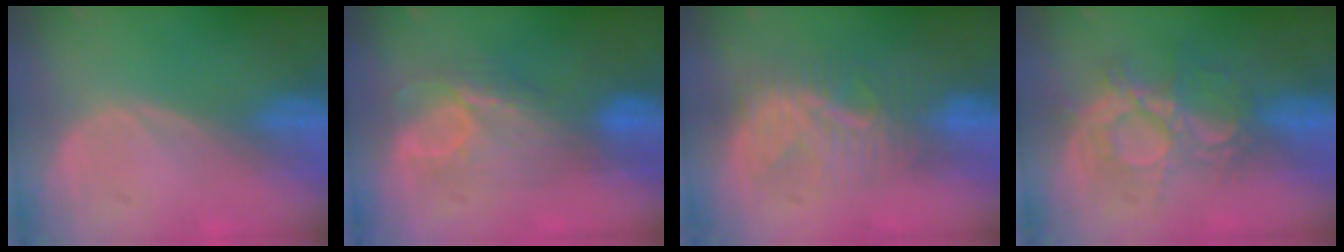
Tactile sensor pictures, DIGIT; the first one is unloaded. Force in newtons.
{"total": 7.5, "press": 7.0, "slide": 2.7}
{"total": 7.9, "press": 7.6, "slide": 1.9}
{"total": 9.0, "press": 8.0, "slide": 4.0}